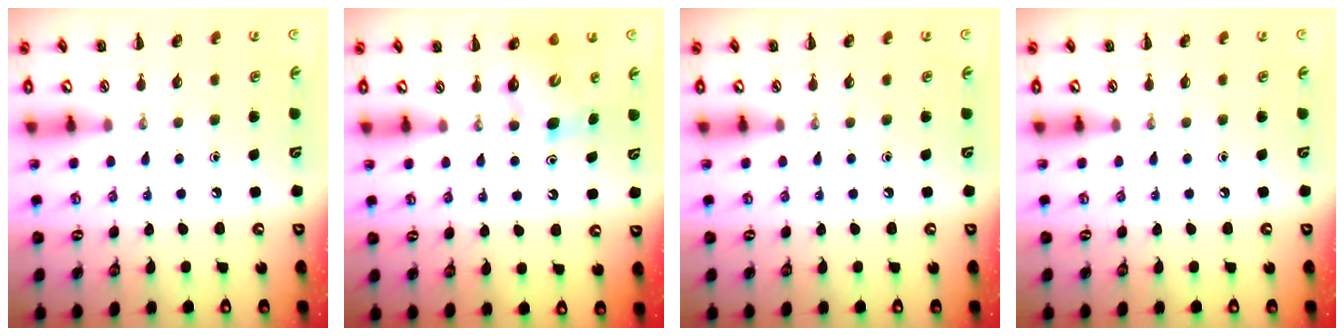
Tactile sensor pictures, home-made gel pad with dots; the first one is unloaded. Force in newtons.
{"total": 5.3, "press": 5.2, "slide": 0.7}
{"total": 0.0}
{"total": 0.0}